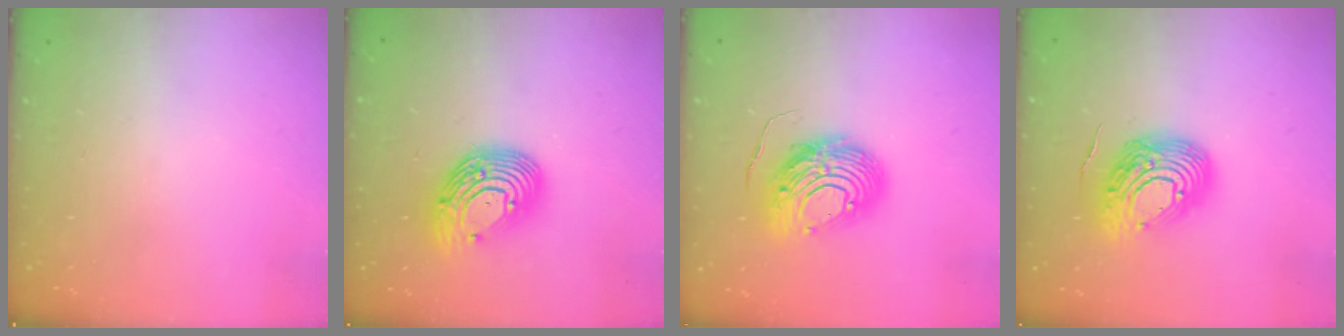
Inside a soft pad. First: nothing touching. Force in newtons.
{"total": 15.0, "press": 14.9, "slide": 1.5}
{"total": 12.0, "press": 11.9, "slide": 1.3}
{"total": 15.0, "press": 14.9, "slide": 1.5}